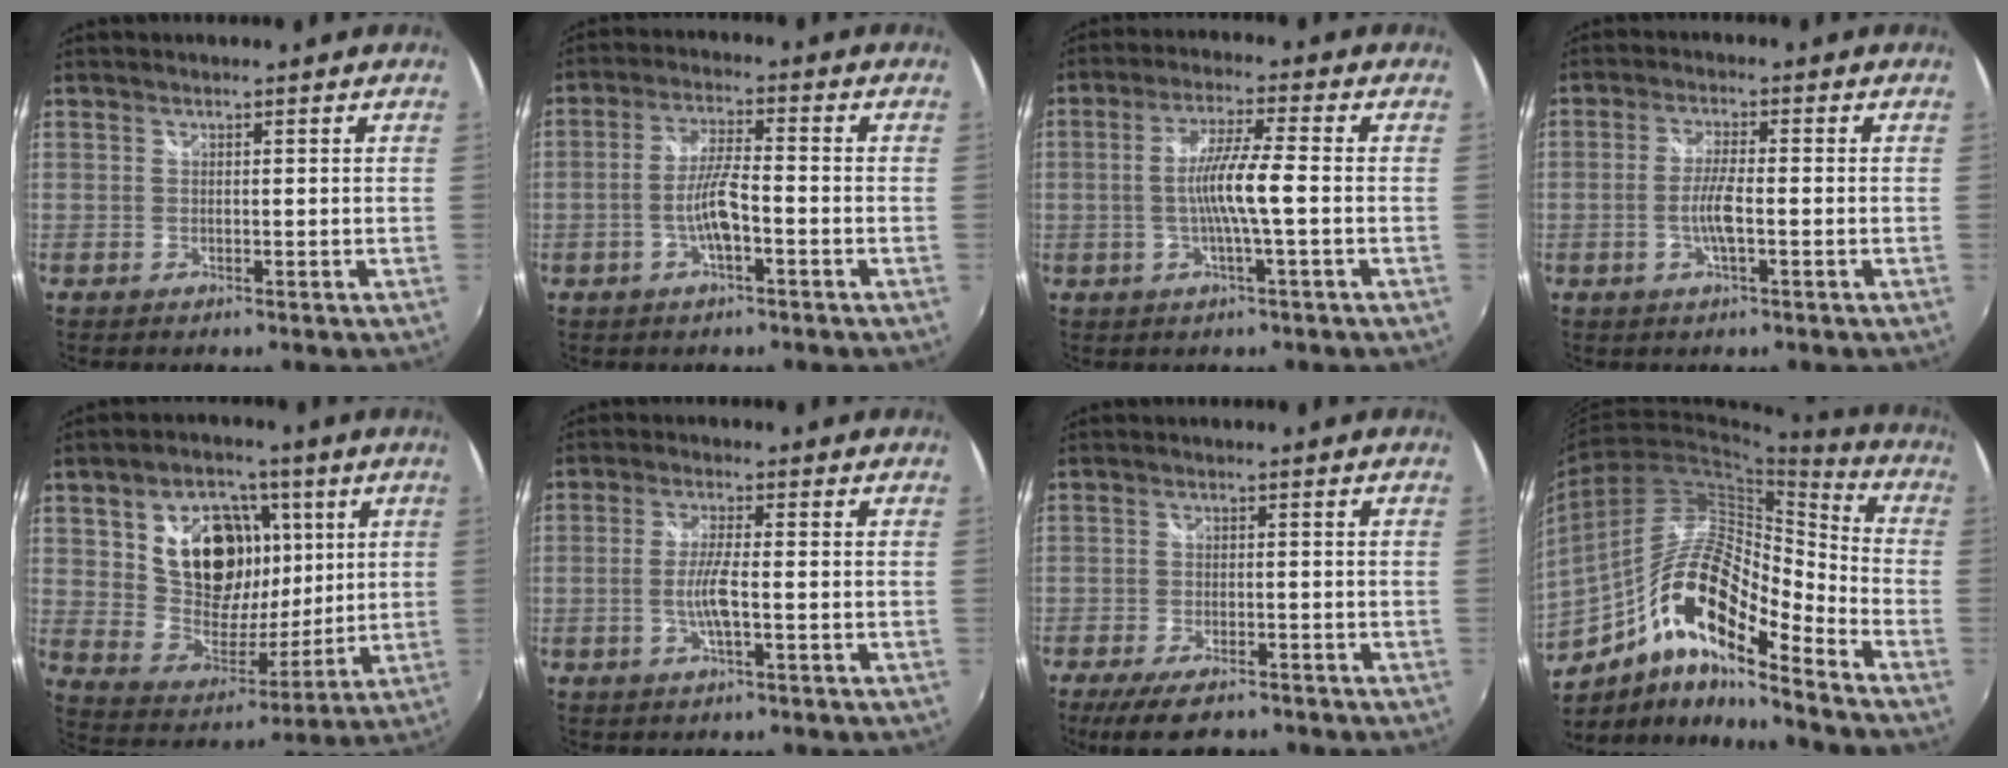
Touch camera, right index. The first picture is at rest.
{"total": 6.3, "force": [-2.4, 1.0, 5.7], "torque": [-0.113, 0.005, -0.042]}
{"total": 7.5, "force": [-1.3, -0.2, 7.4], "torque": [-0.142, 0.000, -0.024]}
{"total": 4.9, "force": [-1.4, 0.6, 4.6], "torque": [-0.092, 0.000, -0.025]}
{"total": 17.6, "force": [6.0, 12.9, 10.4], "torque": [-0.204, 0.025, 0.121]}
{"total": 5.2, "force": [-1.3, 0.4, 5.0], "torque": [-0.098, -0.002, -0.023]}
{"total": 8.7, "force": [-6.7, 2.9, 4.8], "torque": [-0.114, -0.022, -0.113]}
{"total": 18.3, "force": [-9.1, 5.4, 14.9], "torque": [-0.270, -0.003, -0.180]}